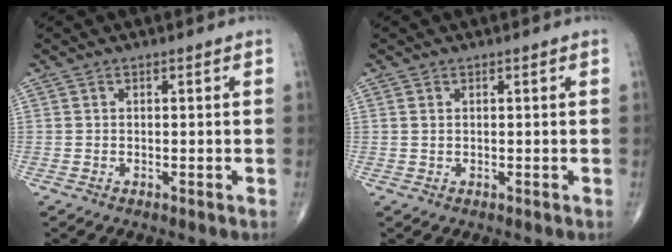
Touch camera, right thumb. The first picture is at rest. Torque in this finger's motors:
{"motor_torque": [-0.31, 0.14, -0.34, -0.28, 0.00]}